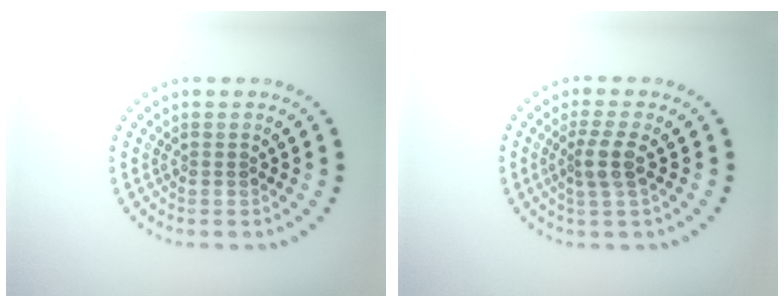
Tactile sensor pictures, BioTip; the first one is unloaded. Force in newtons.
{"total": 2.3, "press": 1.9, "slide": 1.4}